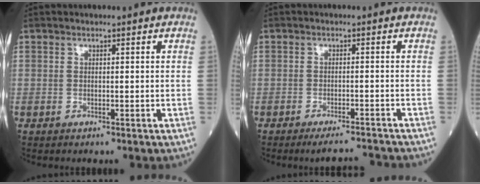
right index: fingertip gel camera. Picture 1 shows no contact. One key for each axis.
{"total": 5.4, "fx": -5.2, "fy": -0.3, "fz": 1.4, "tx": -0.013, "ty": -0.006, "tz": -0.078}